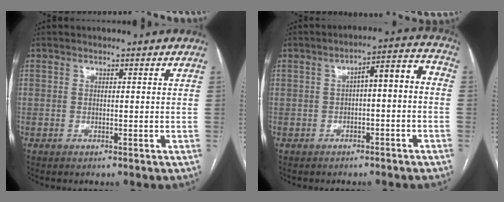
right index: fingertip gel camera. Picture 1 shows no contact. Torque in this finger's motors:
{"motor_torque": [0.42, 0.26, 0.06, 0.04]}